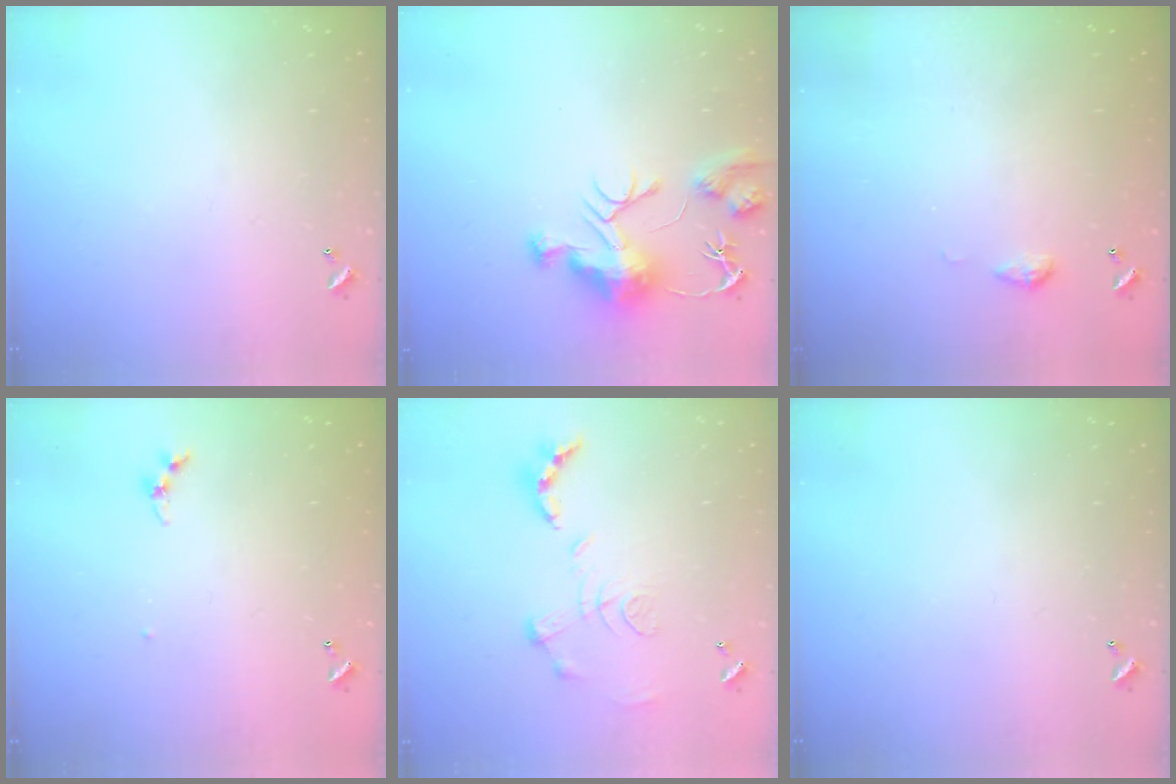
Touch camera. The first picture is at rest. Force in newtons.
{"total": 12.3, "press": 12.3, "slide": 1.1}
{"total": 3.3, "press": 3.2, "slide": 0.5}
{"total": 3.8, "press": 3.8, "slide": 0.3}
{"total": 1.2, "press": 0.4, "slide": 1.1}
{"total": 0.0}